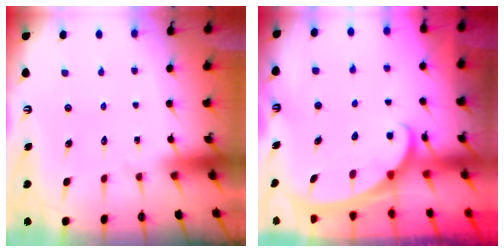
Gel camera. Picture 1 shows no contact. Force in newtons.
{"total": 2.1, "press": 2.1, "slide": 0.2}